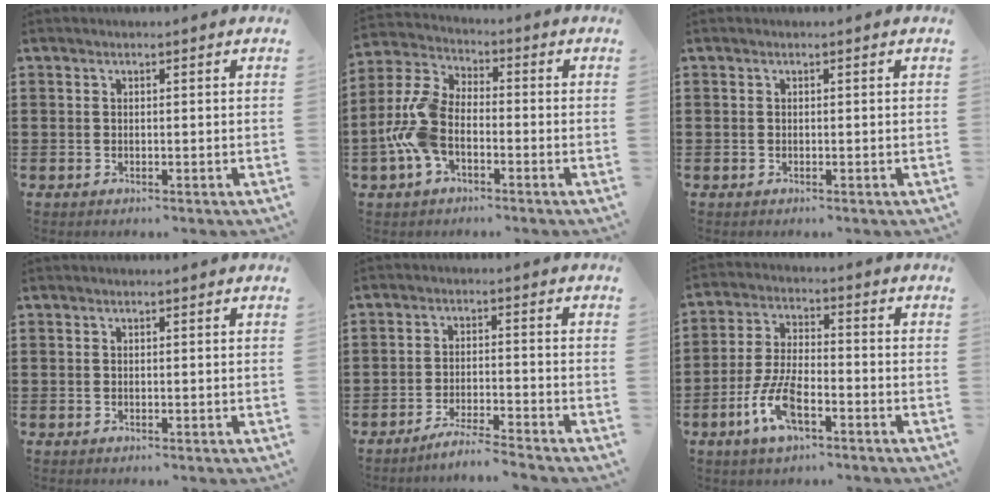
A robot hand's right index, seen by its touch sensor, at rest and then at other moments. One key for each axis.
{"total": 8.9, "fx": -2.6, "fy": 5.2, "fz": 6.8, "tx": -0.189, "ty": -0.004, "tz": -0.059}
{"total": 0.0}
{"total": 0.0}
{"total": 4.1, "fx": -3.9, "fy": -0.3, "fz": 1.1, "tx": -0.026, "ty": -0.004, "tz": -0.081}
{"total": 8.1, "fx": -3.9, "fy": 3.1, "fz": 6.5, "tx": -0.153, "ty": -0.007, "tz": -0.076}